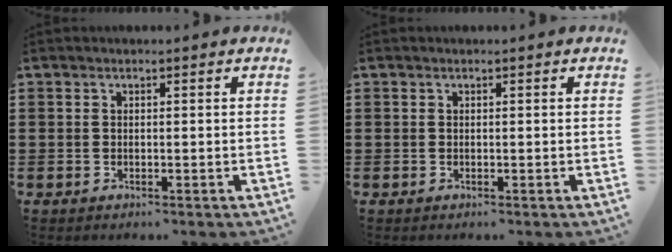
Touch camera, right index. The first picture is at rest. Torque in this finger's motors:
{"motor_torque": [0.73, 1.41, 0.00, -0.01]}